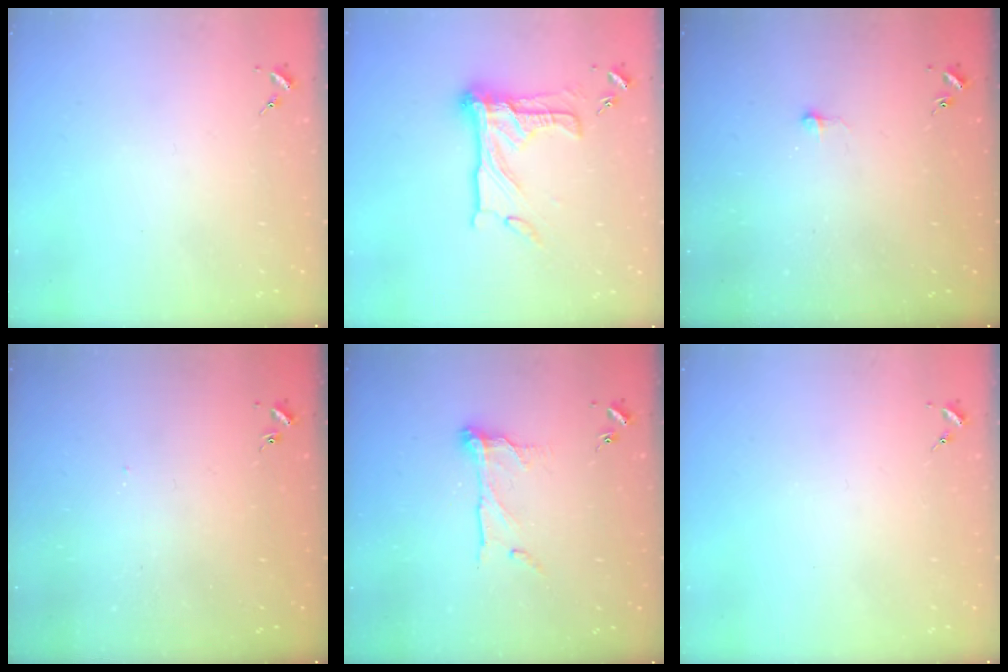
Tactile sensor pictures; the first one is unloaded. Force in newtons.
{"total": 19.0, "press": 18.9, "slide": 1.4}
{"total": 6.1, "press": 6.1, "slide": 0.4}
{"total": 2.9, "press": 2.9, "slide": 0.2}
{"total": 11.4, "press": 11.3, "slide": 1.0}
{"total": 0.0}